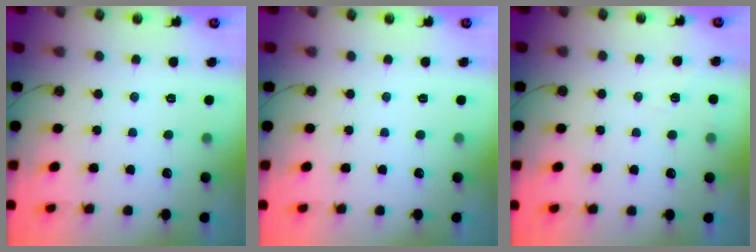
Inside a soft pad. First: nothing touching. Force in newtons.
{"total": 0.0}
{"total": 3.9, "press": 3.4, "slide": 1.9}